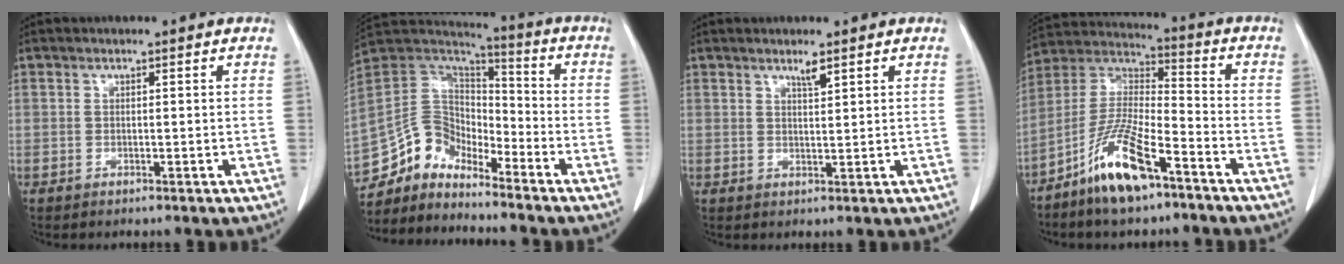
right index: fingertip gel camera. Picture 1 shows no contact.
{"total": 10.6, "force": [-9.3, 4.1, 3.0], "torque": [-0.066, 0.053, -0.183]}
{"total": 1.8, "force": [1.3, 0.0, 1.2], "torque": [-0.022, -0.003, 0.025]}
{"total": 13.0, "force": [-8.2, 2.8, 9.6], "torque": [-0.203, -0.008, -0.157]}